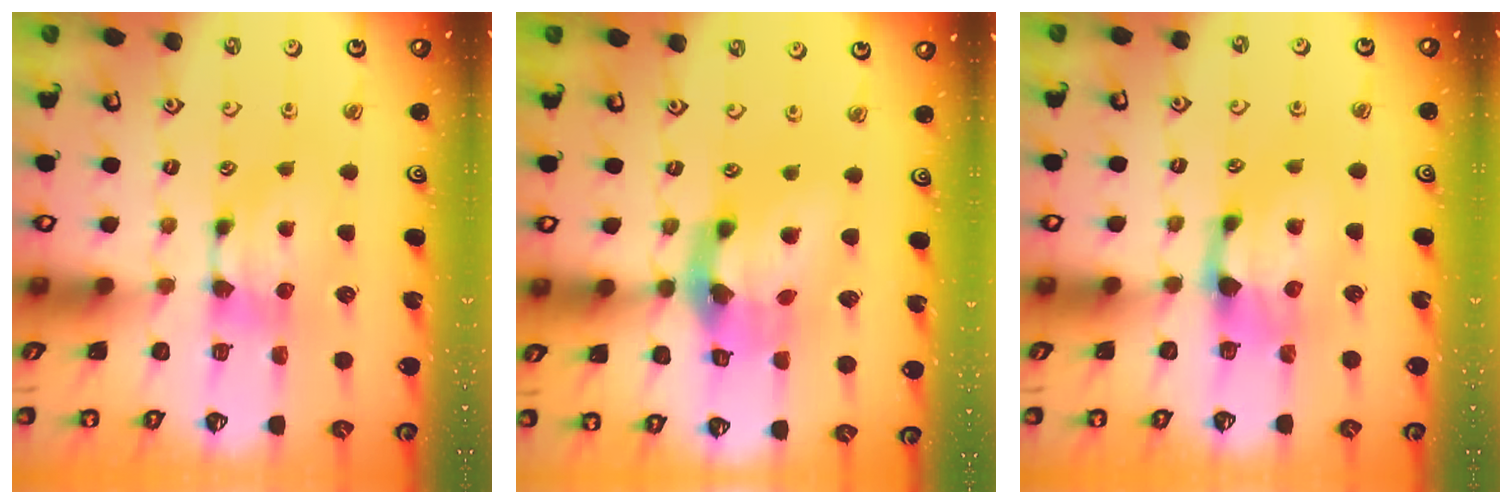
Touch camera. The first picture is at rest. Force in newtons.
{"total": 7.8, "press": 7.4, "slide": 2.3}
{"total": 1.9, "press": 1.4, "slide": 1.3}